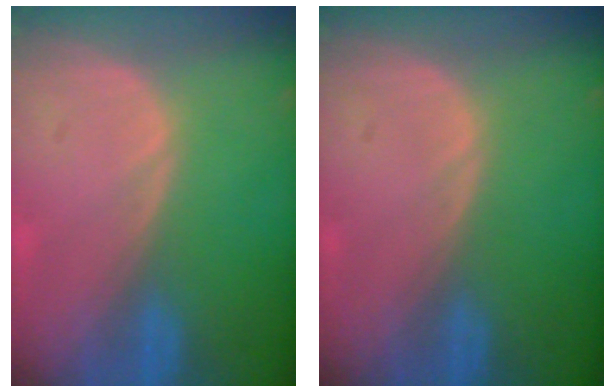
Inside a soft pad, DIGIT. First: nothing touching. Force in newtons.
{"total": 0.0}